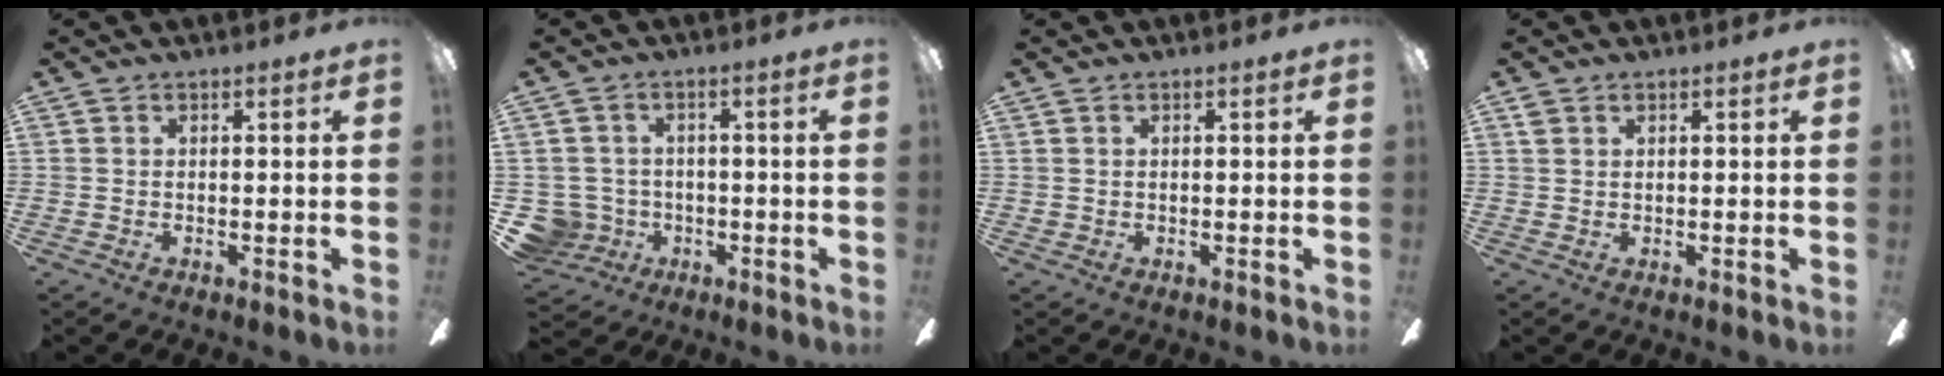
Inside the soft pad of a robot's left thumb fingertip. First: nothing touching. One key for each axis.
{"total": 6.6, "fx": -1.3, "fy": 6.3, "fz": 1.3, "tx": -0.069, "ty": 0.004, "tz": -0.022}
{"total": 0.5, "fx": 0.2, "fy": 0.5, "fz": 0.0, "tx": 0.001, "ty": 0.004, "tz": 0.003}
{"total": 1.2, "fx": 0.8, "fy": 0.7, "fz": 0.5, "tx": -0.013, "ty": 0.002, "tz": 0.015}